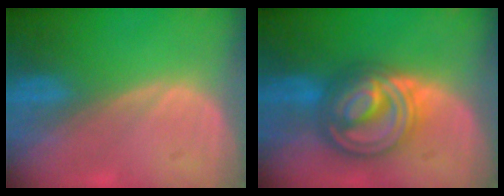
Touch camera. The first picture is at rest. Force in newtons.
{"total": 9.2, "press": 9.2, "slide": 0.6}